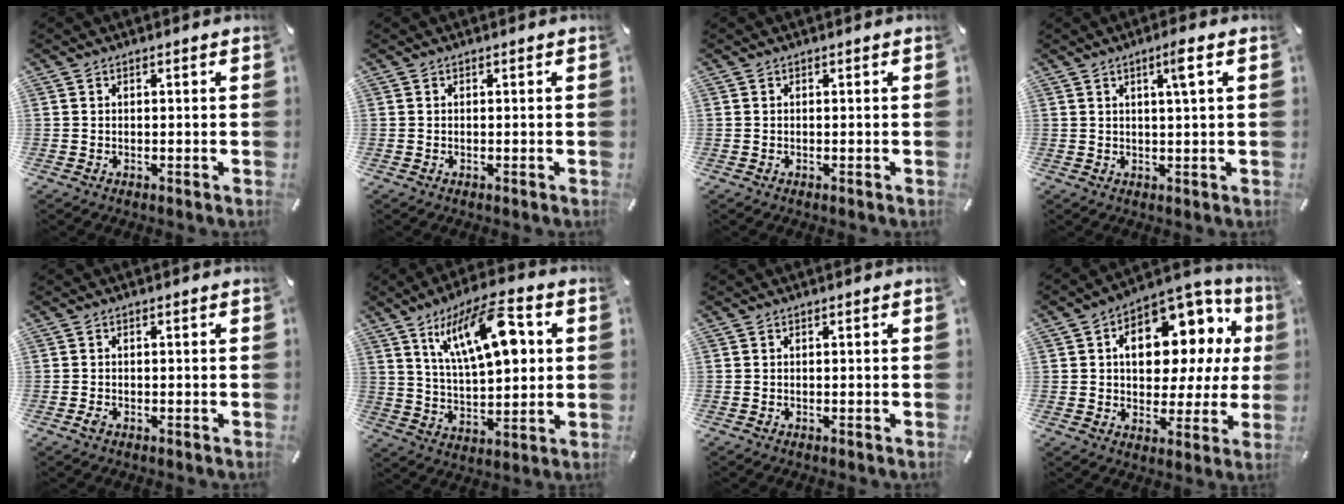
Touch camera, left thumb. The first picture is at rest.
{"total": 0.0}
{"total": 0.0}
{"total": 4.4, "force": [2.0, 0.2, 3.9], "torque": [-0.072, -0.002, 0.028]}
{"total": 1.4, "force": [-0.5, 0.7, 1.1], "torque": [-0.026, -0.003, -0.011]}
{"total": 18.7, "force": [7.5, 8.2, 15.1], "torque": [-0.263, -0.014, 0.120]}
{"total": 0.0}
{"total": 15.2, "force": [4.5, 10.2, 10.3], "torque": [-0.149, -0.025, 0.082]}